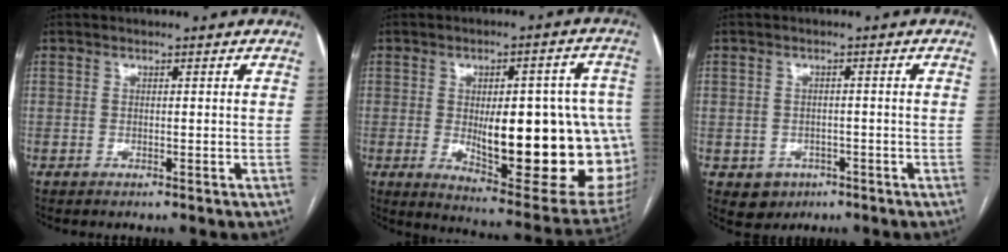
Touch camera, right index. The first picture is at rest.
{"total": 25.1, "force": [-2.5, 7.9, 23.7], "torque": [-0.235, 0.009, -0.005]}
{"total": 3.9, "force": [-1.7, 3.4, 0.8], "torque": [-0.009, 0.005, -0.015]}